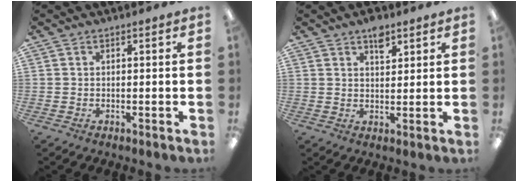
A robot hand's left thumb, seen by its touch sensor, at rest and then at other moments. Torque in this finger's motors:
{"motor_torque": [0.67, 0.30, 0.50, -0.30, 0.05]}